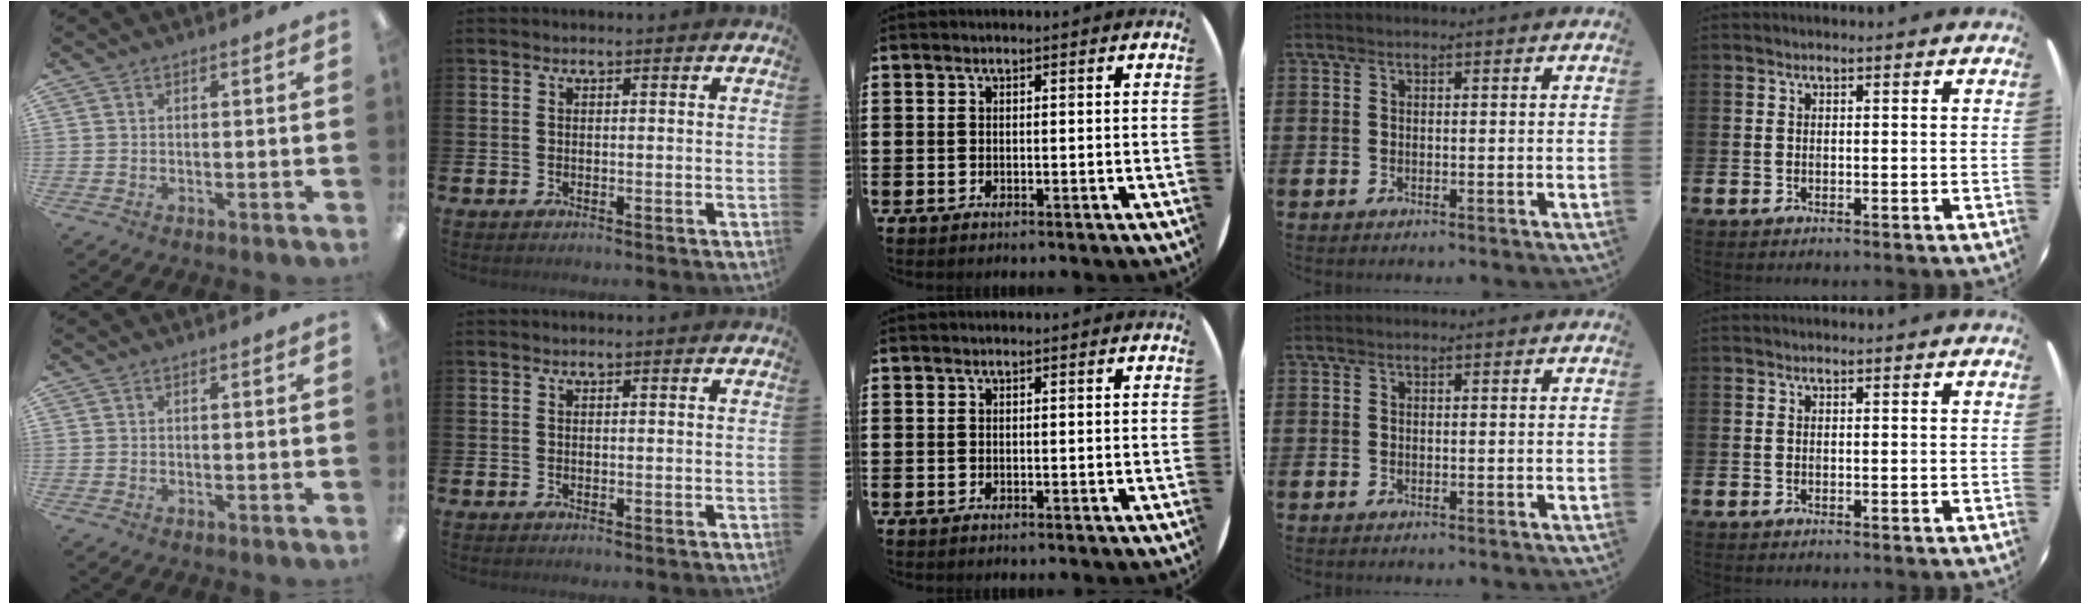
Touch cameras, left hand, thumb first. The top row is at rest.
{}